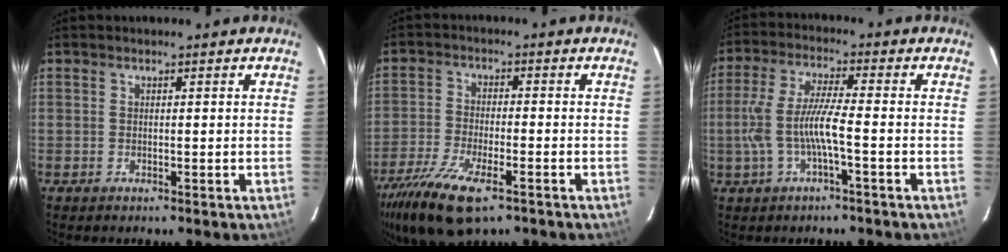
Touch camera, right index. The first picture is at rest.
{"total": 13.6, "force": [-8.7, 4.7, 9.4], "torque": [-0.211, -0.040, -0.163]}
{"total": 8.5, "force": [-2.3, 0.9, 8.2], "torque": [-0.177, 0.002, -0.037]}